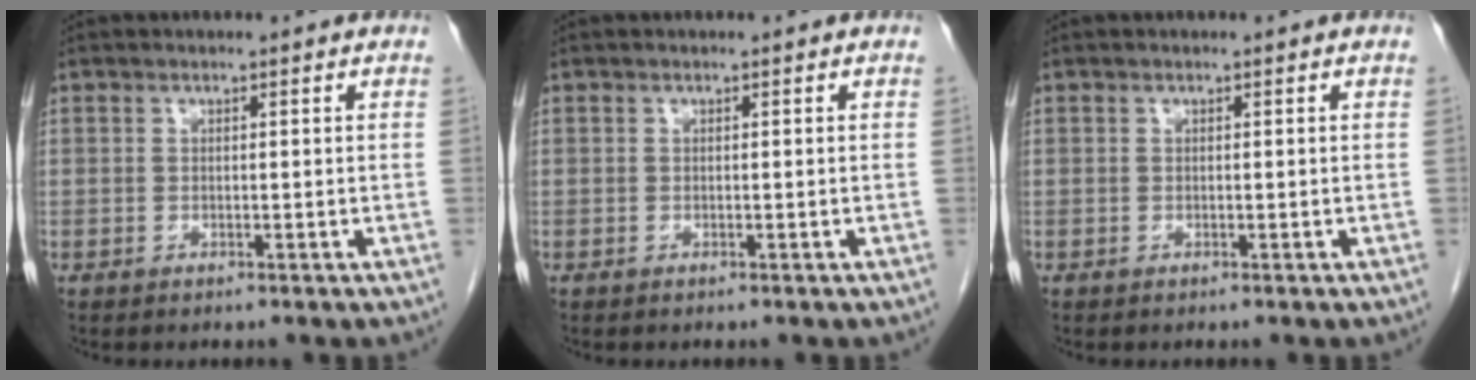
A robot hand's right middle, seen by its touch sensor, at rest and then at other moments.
{"total": 0.0}
{"total": 0.0}